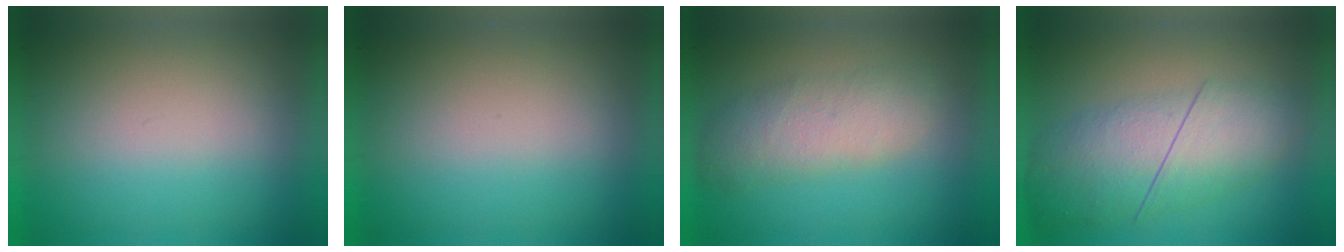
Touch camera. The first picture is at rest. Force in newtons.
{"total": 0.0}
{"total": 3.2}
{"total": 4.6}